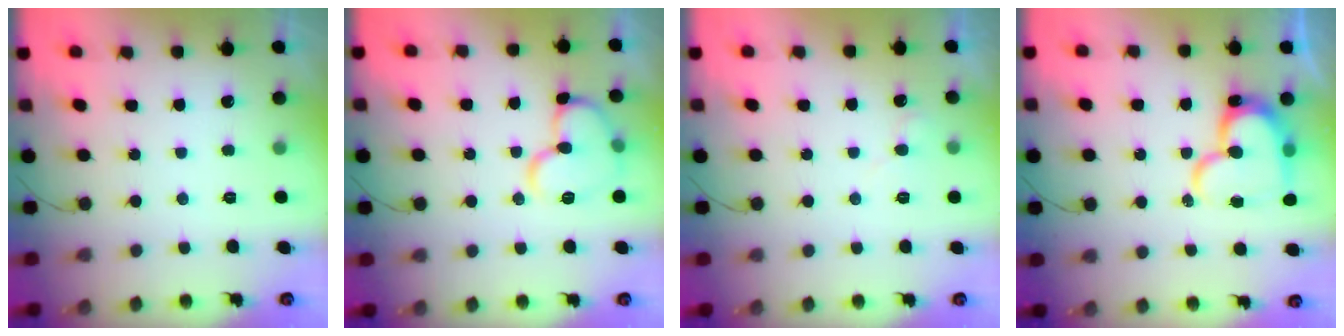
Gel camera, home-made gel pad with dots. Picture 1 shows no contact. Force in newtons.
{"total": 12.4, "press": 12.4, "slide": 0.6}
{"total": 5.8, "press": 5.8, "slide": 0.4}
{"total": 17.4, "press": 17.3, "slide": 1.7}